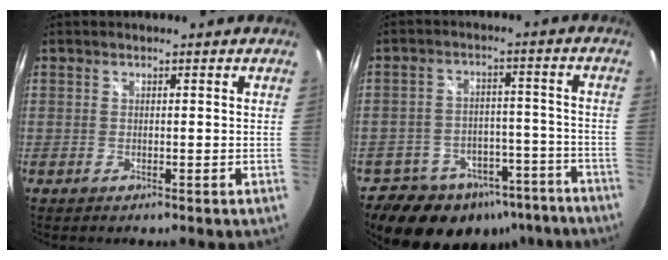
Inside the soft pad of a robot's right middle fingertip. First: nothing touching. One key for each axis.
{"total": 18.7, "fx": -13.5, "fy": 11.1, "fz": 6.7, "tx": -0.141, "ty": 0.027, "tz": -0.169}